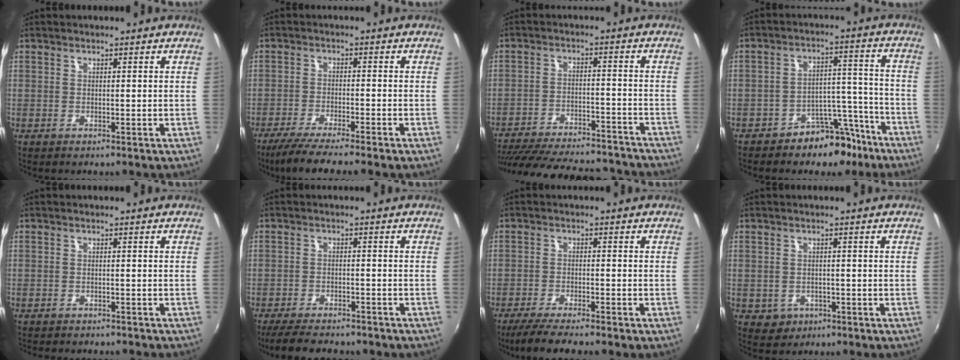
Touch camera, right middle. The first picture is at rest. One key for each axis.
{"total": 8.2, "fx": -6.9, "fy": -0.4, "fz": 4.3, "tx": -0.098, "ty": -0.021, "tz": -0.118}
{"total": 27.1, "fx": -23.8, "fy": 7.3, "fz": 10.7, "tx": -0.211, "ty": -0.005, "tz": -0.316}
{"total": 9.4, "fx": -7.3, "fy": 5.2, "fz": 2.9, "tx": -0.031, "ty": 0.042, "tz": -0.096}
{"total": 5.0, "fx": -4.6, "fy": 1.2, "fz": 1.6, "tx": -0.042, "ty": -0.013, "tz": -0.066}
{"total": 11.9, "fx": -9.9, "fy": 3.7, "fz": 5.6, "tx": -0.122, "ty": -0.025, "tz": -0.148}
{"total": 7.5, "fx": -6.4, "fy": 0.3, "fz": 3.9, "tx": -0.093, "ty": -0.019, "tz": -0.108}
{"total": 3.7, "fx": -1.2, "fy": 3.3, "fz": 1.0, "tx": -0.029, "ty": -0.001, "tz": -0.011}